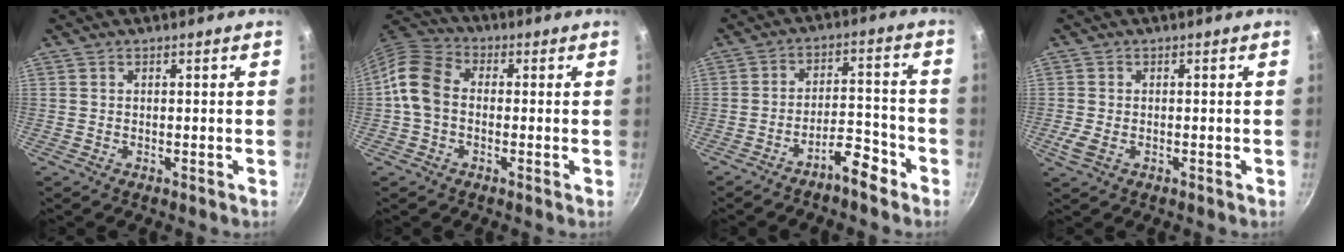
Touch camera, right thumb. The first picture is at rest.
{"total": 8.9, "force": [-0.6, 6.5, 5.9], "torque": [-0.105, 0.026, -0.031]}
{"total": 7.0, "force": [-5.1, 2.2, 4.3], "torque": [-0.053, 0.052, -0.081]}
{"total": 3.0, "force": [-0.8, 1.9, 2.2], "torque": [-0.047, -0.004, -0.015]}